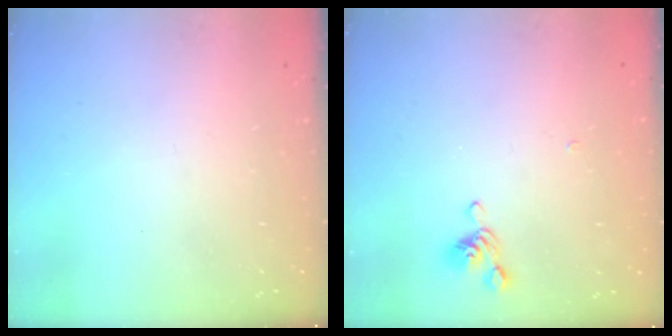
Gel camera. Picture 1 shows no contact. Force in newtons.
{"total": 5.4, "press": 5.4, "slide": 0.5}